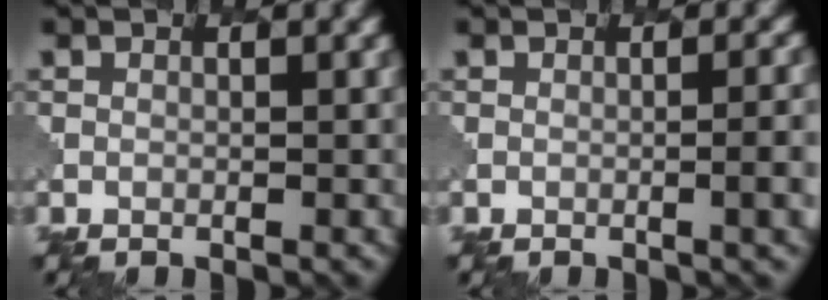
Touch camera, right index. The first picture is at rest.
{"total": 3.7, "force": [-0.7, 1.1, 3.4], "torque": [-0.029, 0.007, -0.012]}